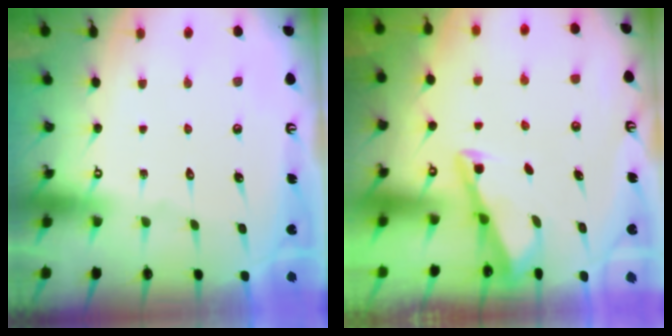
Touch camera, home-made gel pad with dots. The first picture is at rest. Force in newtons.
{"total": 2.8, "press": 2.8, "slide": 0.4}